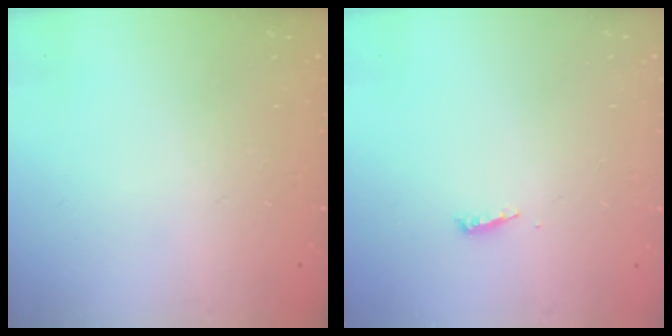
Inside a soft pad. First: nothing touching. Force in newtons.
{"total": 3.6, "press": 3.6, "slide": 0.4}